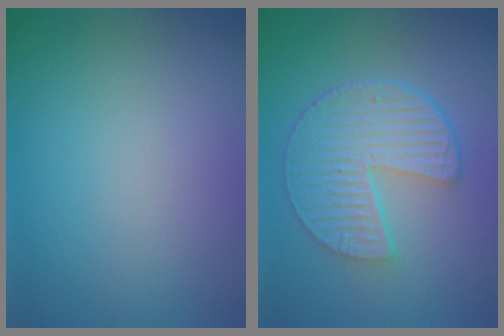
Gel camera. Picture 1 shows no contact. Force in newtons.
{"total": 6.6, "press": 4.7, "slide": 4.5}